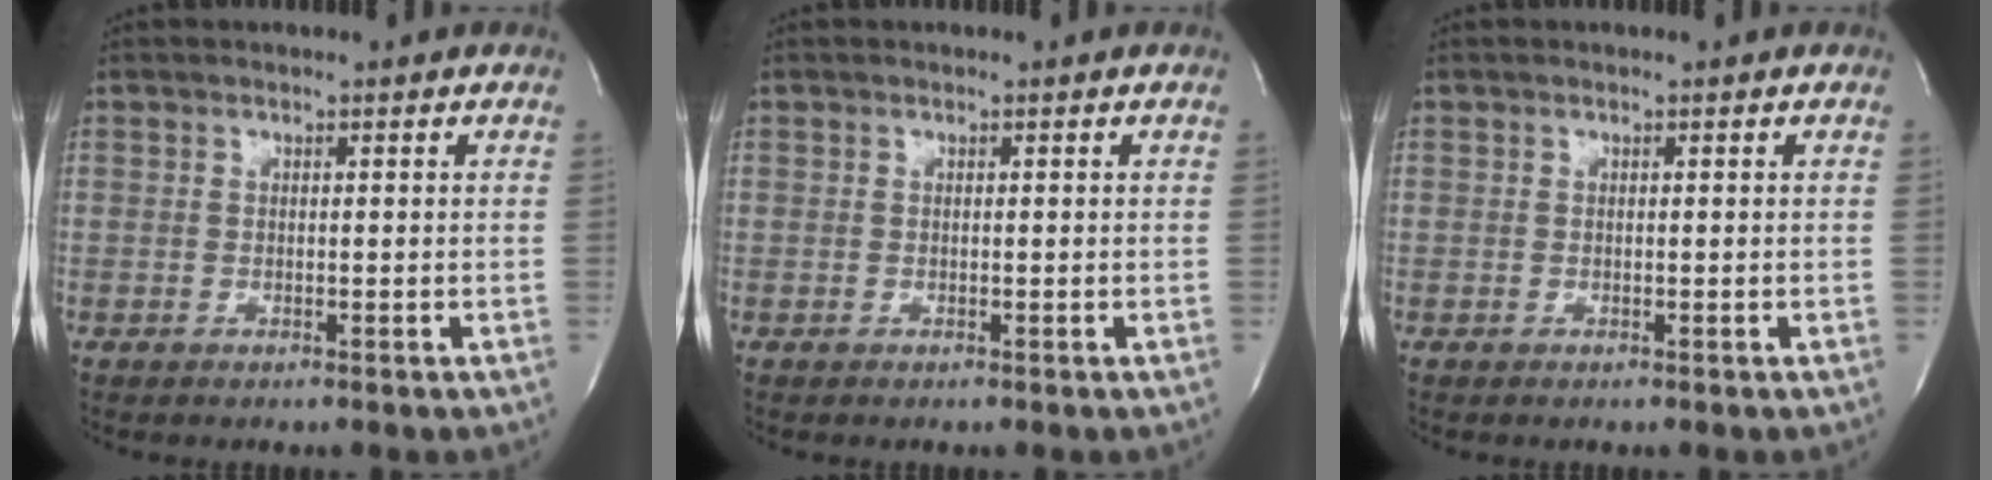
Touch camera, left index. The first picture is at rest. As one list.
[{"total": 0.0}, {"total": 0.0}]